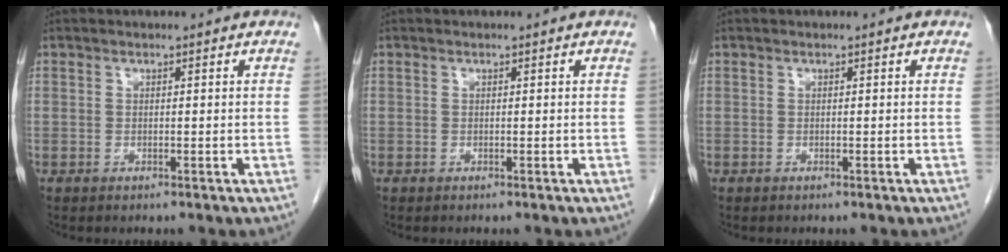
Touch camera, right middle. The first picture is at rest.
{"total": 0.0}
{"total": 0.0}